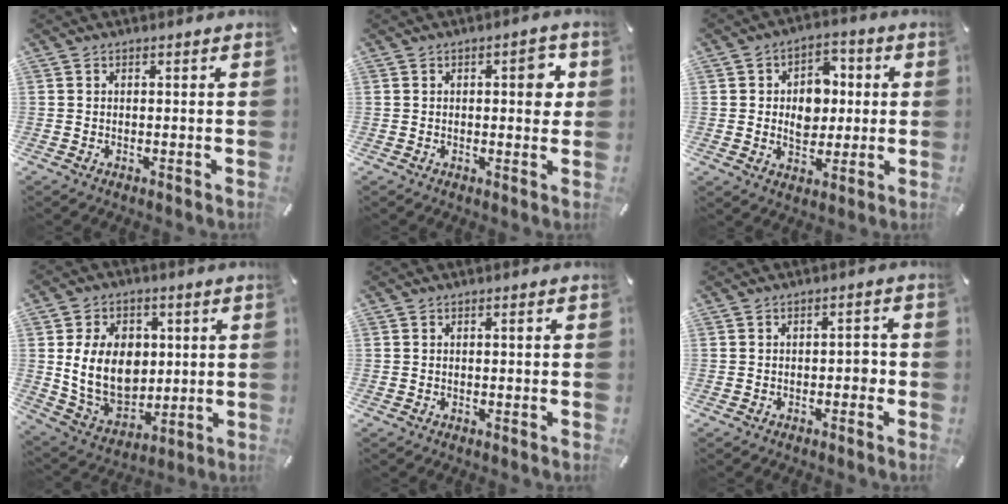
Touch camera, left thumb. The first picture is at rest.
{"total": 5.9, "force": [1.3, 2.6, 5.1], "torque": [-0.051, -0.008, 0.010]}
{"total": 8.7, "force": [0.1, 7.4, 4.7], "torque": [-0.060, 0.008, 0.001]}
{"total": 15.6, "force": [1.9, 12.1, 9.6], "torque": [-0.197, 0.001, 0.039]}
{"total": 0.8, "force": [0.2, 0.1, 0.8], "torque": [-0.015, 0.001, 0.003]}
{"total": 3.0, "force": [-0.8, 1.6, 2.3], "torque": [-0.035, 0.007, -0.019]}